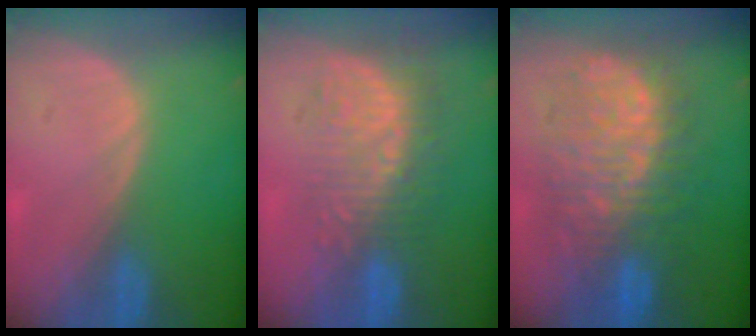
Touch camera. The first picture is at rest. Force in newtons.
{"total": 9.9, "press": 8.7, "slide": 4.8}
{"total": 12.3, "press": 12.2, "slide": 1.3}